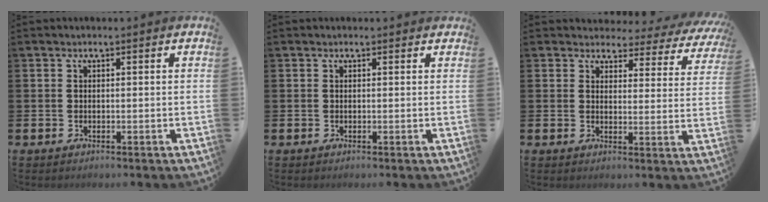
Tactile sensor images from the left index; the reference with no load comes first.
{"total": 0.0}
{"total": 3.0, "force": [2.6, 1.5, 0.4], "torque": [-0.016, -0.027, 0.037]}